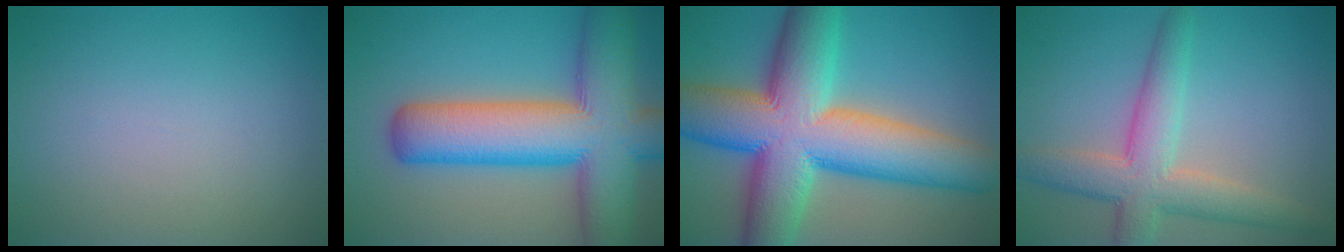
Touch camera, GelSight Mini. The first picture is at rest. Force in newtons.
{"total": 13.3, "press": 13.3, "slide": 0.5}
{"total": 15.9, "press": 15.9, "slide": 0.6}
{"total": 5.9, "press": 5.9, "slide": 0.4}